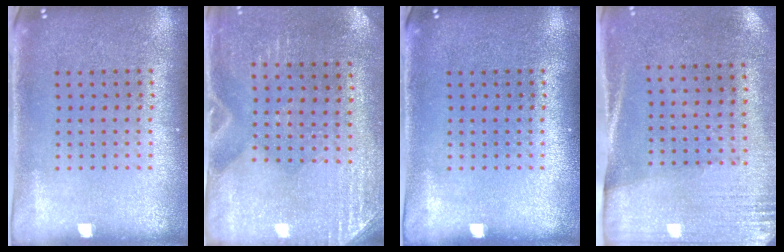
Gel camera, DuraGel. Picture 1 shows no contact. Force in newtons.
{"total": 2.9, "press": 2.5, "slide": 1.4}
{"total": 0.0}
{"total": 2.7, "press": 2.4, "slide": 1.2}